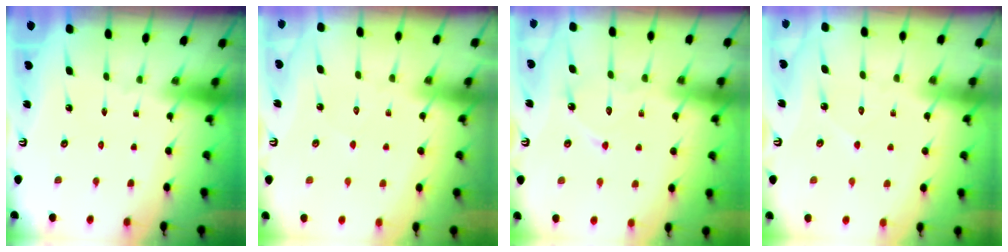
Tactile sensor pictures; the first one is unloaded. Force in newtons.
{"total": 4.2, "press": 4.2, "slide": 0.5}
{"total": 9.6, "press": 9.6, "slide": 0.6}
{"total": 4.4, "press": 4.4, "slide": 0.3}